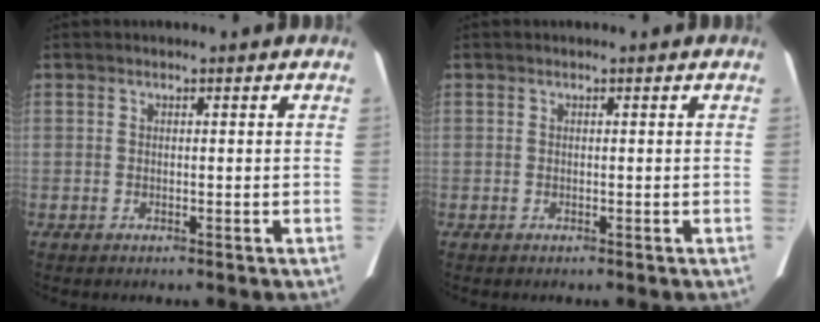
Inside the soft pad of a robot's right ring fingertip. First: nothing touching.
{"total": 0.0}